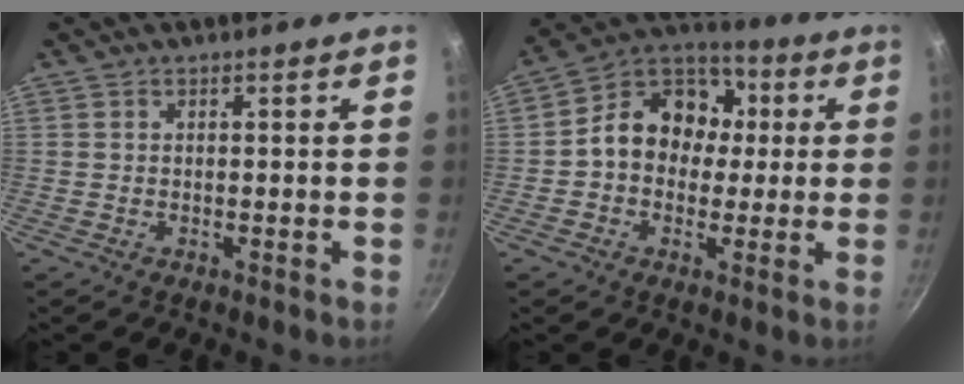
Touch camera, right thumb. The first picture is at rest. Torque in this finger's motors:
{"motor_torque": [-0.45, 1.54, 0.92, -0.37, 0.09]}